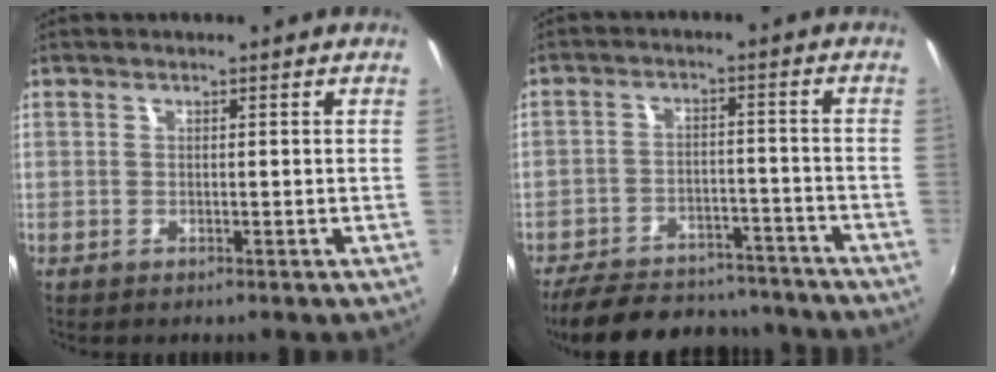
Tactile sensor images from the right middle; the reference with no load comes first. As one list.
[{"total": 20.6, "force": [-17.3, 8.0, 7.8], "torque": [-0.173, 0.022, -0.229]}]